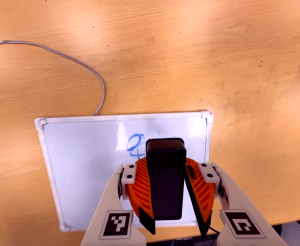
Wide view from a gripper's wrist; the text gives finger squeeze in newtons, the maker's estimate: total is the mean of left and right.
{"total": 9.5, "left": 9.2, "right": 9.8}